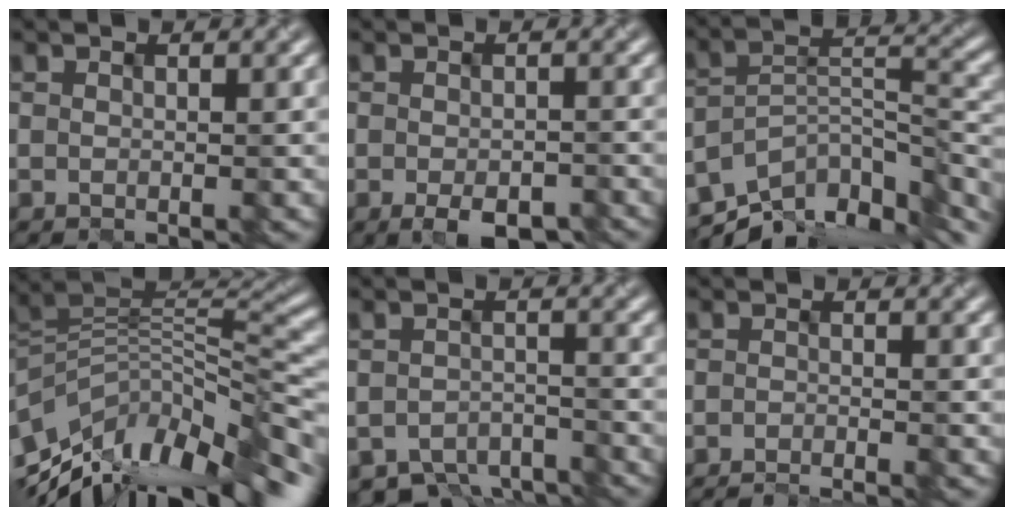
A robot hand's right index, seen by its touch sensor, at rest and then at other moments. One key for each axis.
{"total": 3.3, "fx": -1.9, "fy": 1.5, "fz": 2.2, "tx": -0.032, "ty": -0.005, "tz": -0.027}
{"total": 11.4, "fx": -8.0, "fy": 5.1, "fz": 6.2, "tx": -0.116, "ty": 0.007, "tz": -0.126}
{"total": 12.7, "fx": -7.3, "fy": 5.0, "fz": 9.2, "tx": -0.172, "ty": 0.015, "tz": -0.127}
{"total": 5.8, "fx": -5.4, "fy": 1.7, "fz": 1.2, "tx": -0.017, "ty": -0.018, "tz": -0.085}
{"total": 4.2, "fx": -3.8, "fy": 0.7, "fz": 1.8, "tx": -0.010, "ty": -0.004, "tz": -0.054}